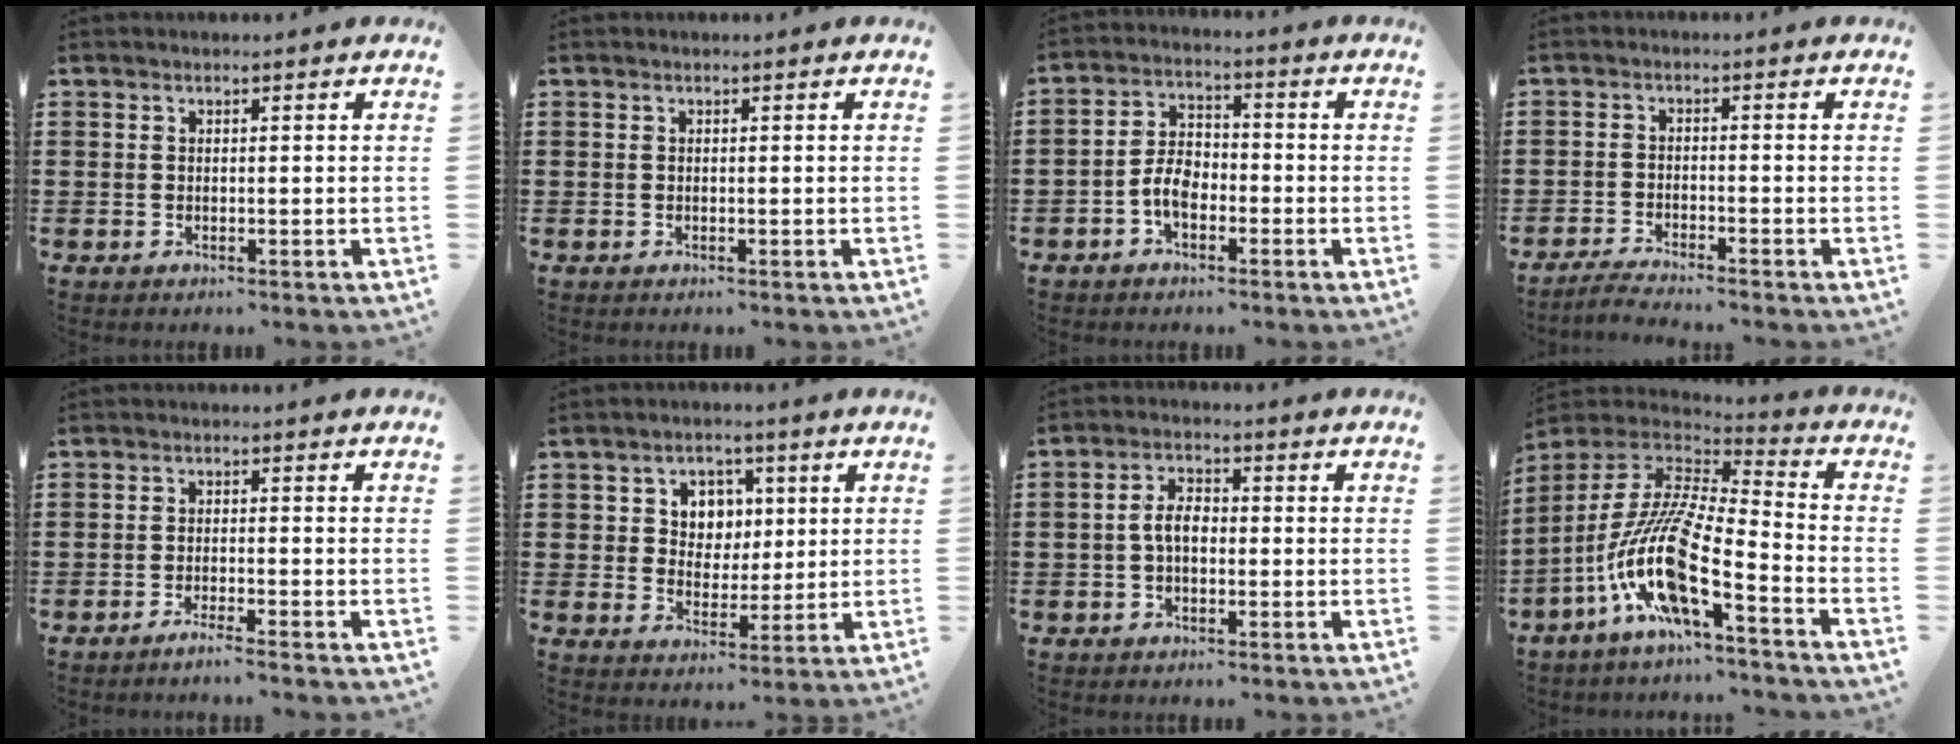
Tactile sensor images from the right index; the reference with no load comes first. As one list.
[{"total": 0.0}, {"total": 5.1, "force": [-2.1, 2.9, 3.6], "torque": [-0.084, 0.003, -0.044]}, {"total": 2.6, "force": [-2.6, -0.3, 0.3], "torque": [-0.008, 0.001, -0.053]}, {"total": 1.9, "force": [-1.6, -0.3, 0.8], "torque": [-0.013, -0.002, -0.030]}, {"total": 5.1, "force": [1.6, 4.5, 1.6], "torque": [-0.046, 0.015, 0.024]}, {"total": 4.2, "force": [-0.6, 2.3, 3.4], "torque": [-0.078, 0.002, -0.016]}, {"total": 13.6, "force": [-6.9, 2.1, 11.6], "torque": [-0.270, -0.030, -0.147]}]